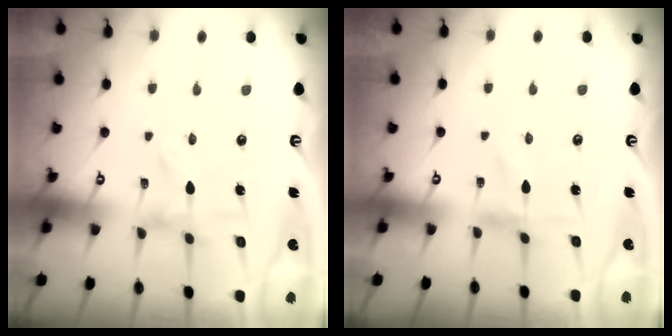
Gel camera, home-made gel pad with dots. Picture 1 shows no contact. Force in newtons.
{"total": 0.0}